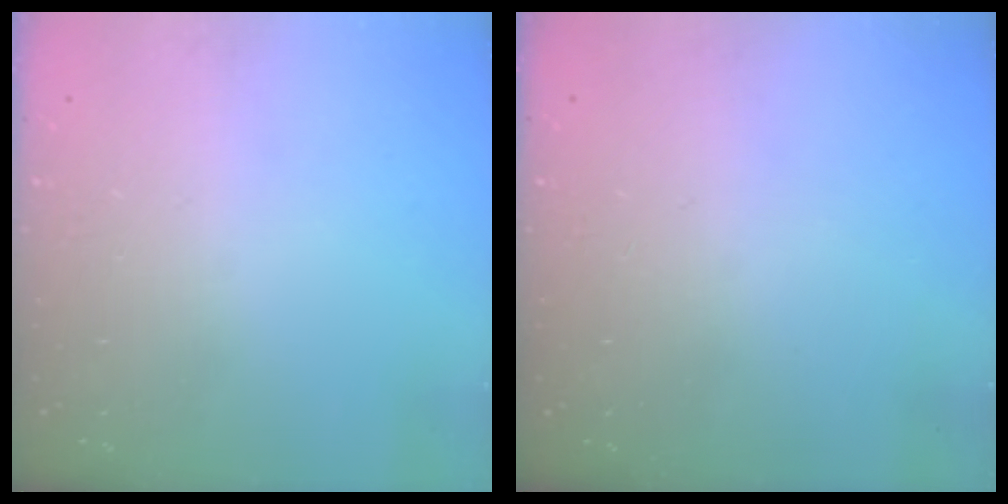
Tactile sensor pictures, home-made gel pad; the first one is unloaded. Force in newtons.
{"total": 12.1, "press": 3.1, "slide": 11.7}